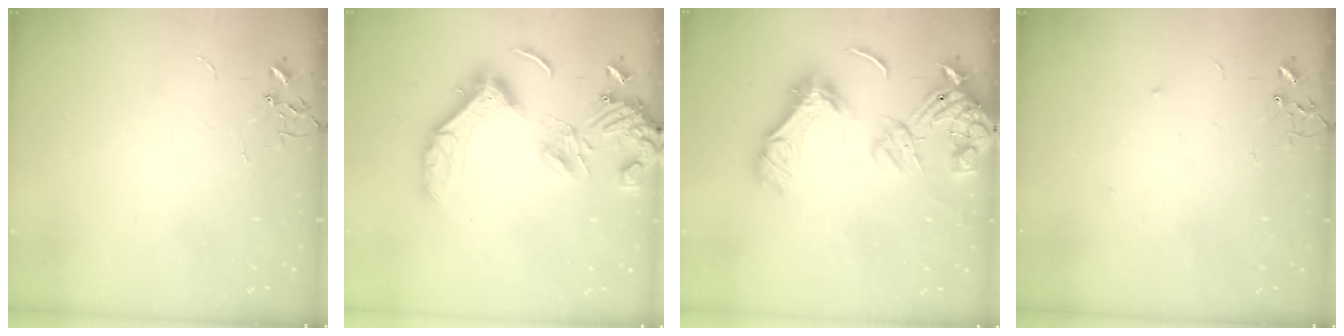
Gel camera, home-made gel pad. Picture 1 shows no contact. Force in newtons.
{"total": 18.0, "press": 17.9, "slide": 2.0}
{"total": 19.7, "press": 19.4, "slide": 3.3}
{"total": 4.2, "press": 4.0, "slide": 1.1}